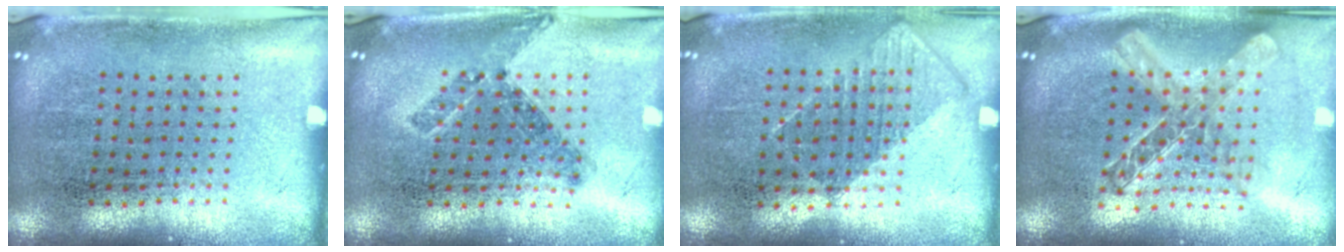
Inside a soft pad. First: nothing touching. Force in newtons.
{"total": 0.7, "press": 0.6, "slide": 0.3}
{"total": 0.9, "press": 0.7, "slide": 0.4}
{"total": 1.9, "press": 1.6, "slide": 1.0}